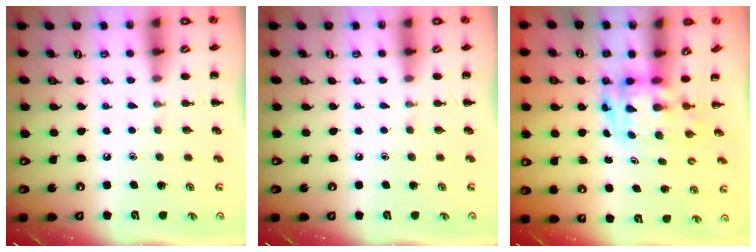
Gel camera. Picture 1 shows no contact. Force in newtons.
{"total": 0.0}
{"total": 3.7, "press": 3.6, "slide": 0.8}